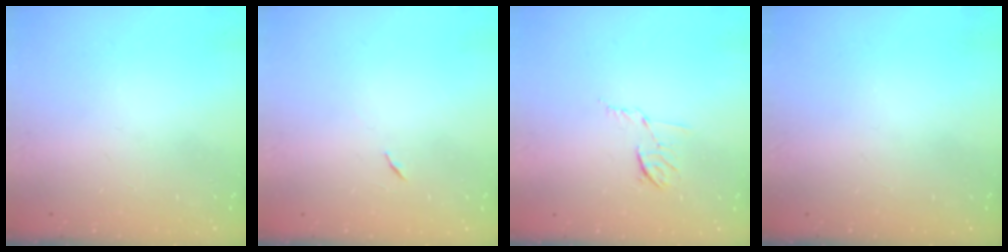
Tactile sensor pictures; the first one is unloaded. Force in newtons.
{"total": 5.3, "press": 4.8, "slide": 2.2}
{"total": 5.9, "press": 5.9, "slide": 1.0}
{"total": 0.0}